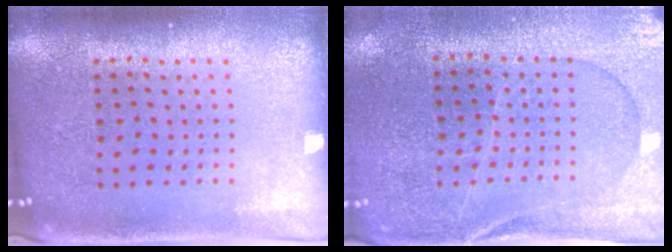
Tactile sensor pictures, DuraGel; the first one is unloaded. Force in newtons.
{"total": 0.8, "press": 0.6, "slide": 0.5}